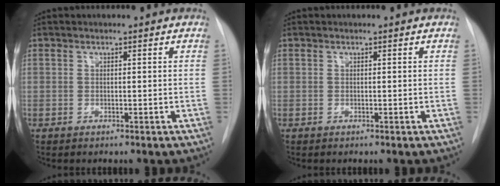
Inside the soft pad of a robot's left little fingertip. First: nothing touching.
{"total": 0.0}